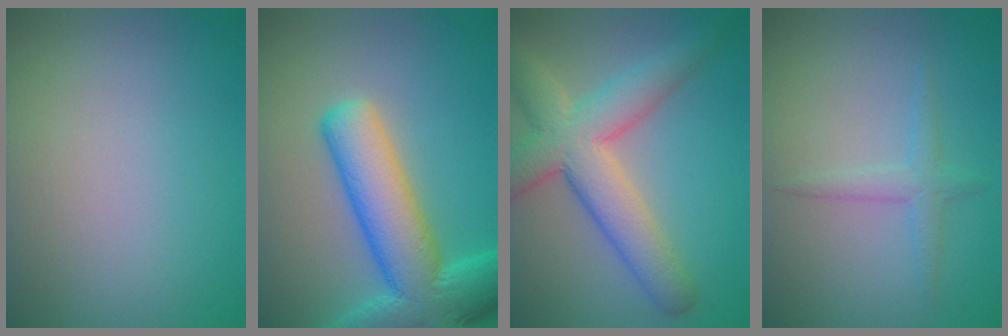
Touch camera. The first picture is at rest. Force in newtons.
{"total": 10.0, "press": 10.0, "slide": 0.6}
{"total": 7.4, "press": 7.4, "slide": 0.7}
{"total": 1.7, "press": 1.7, "slide": 0.0}